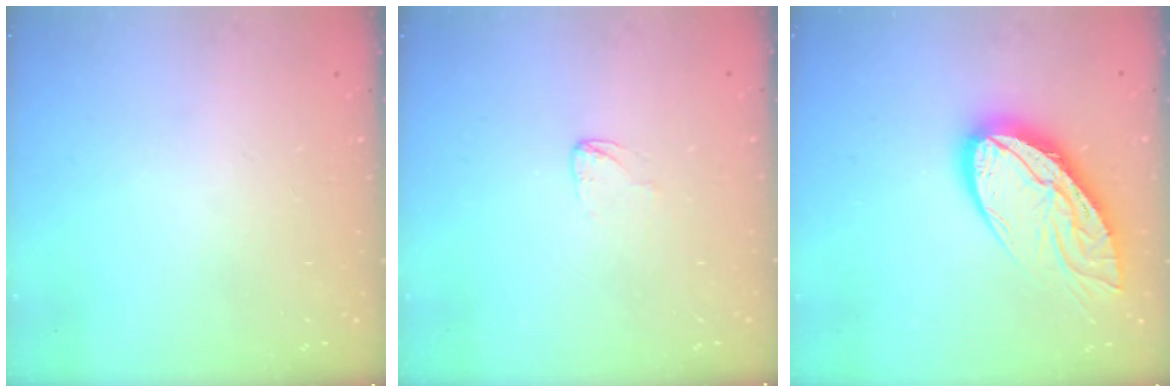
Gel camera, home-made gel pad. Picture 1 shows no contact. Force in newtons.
{"total": 2.0, "press": 2.0, "slide": 0.1}
{"total": 16.2, "press": 16.1, "slide": 1.7}